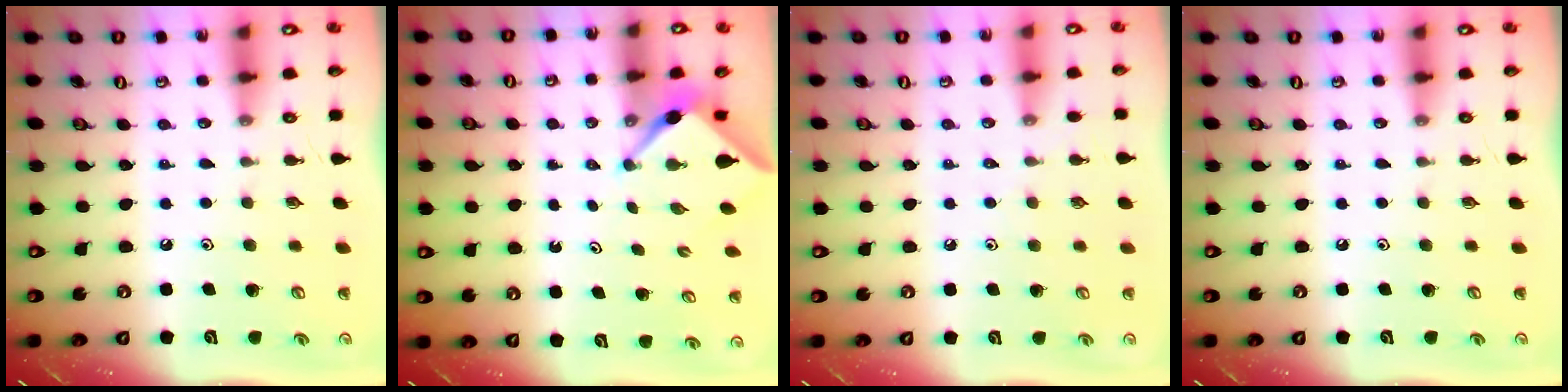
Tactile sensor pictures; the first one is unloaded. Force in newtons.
{"total": 3.1, "press": 3.1, "slide": 0.3}
{"total": 3.0, "press": 2.9, "slide": 0.5}
{"total": 0.0}